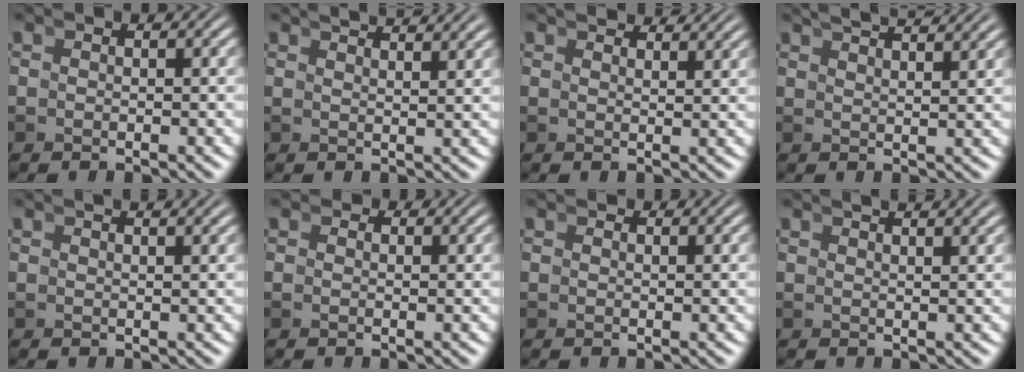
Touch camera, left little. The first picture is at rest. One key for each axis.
{"total": 3.1, "fx": 3.0, "fy": -0.1, "fz": 0.9, "tx": -0.004, "ty": 0.009, "tz": 0.046}
{"total": 3.0, "fx": 2.9, "fy": -0.1, "fz": 0.5, "tx": 0.003, "ty": 0.008, "tz": 0.042}
{"total": 4.2, "fx": 3.9, "fy": 0.1, "fz": 1.4, "tx": -0.019, "ty": 0.010, "tz": 0.062}
{"total": 1.9, "fx": 1.8, "fy": -0.2, "fz": 0.6, "tx": 0.005, "ty": 0.008, "tz": 0.025}
{"total": 1.6, "fx": 1.5, "fy": 0.3, "fz": 0.3, "tx": 0.002, "ty": 0.004, "tz": 0.022}
{"total": 1.8, "fx": 1.8, "fy": -0.2, "fz": 0.1, "tx": 0.009, "ty": 0.007, "tz": 0.026}
{"total": 2.4, "fx": 2.3, "fy": -0.2, "fz": 0.8, "tx": 0.001, "ty": 0.009, "tz": 0.034}